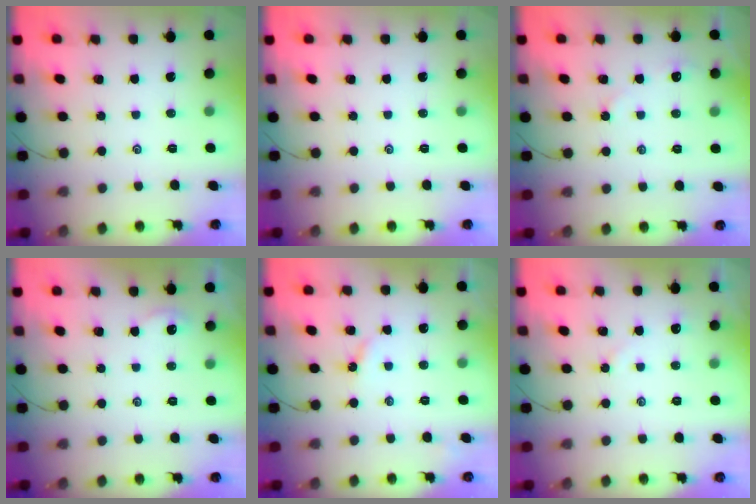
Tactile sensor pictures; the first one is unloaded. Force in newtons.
{"total": 0.0}
{"total": 2.9, "press": 2.8, "slide": 0.3}
{"total": 3.1, "press": 3.1, "slide": 0.3}
{"total": 2.7, "press": 2.7, "slide": 0.4}
{"total": 3.4, "press": 3.4, "slide": 0.4}